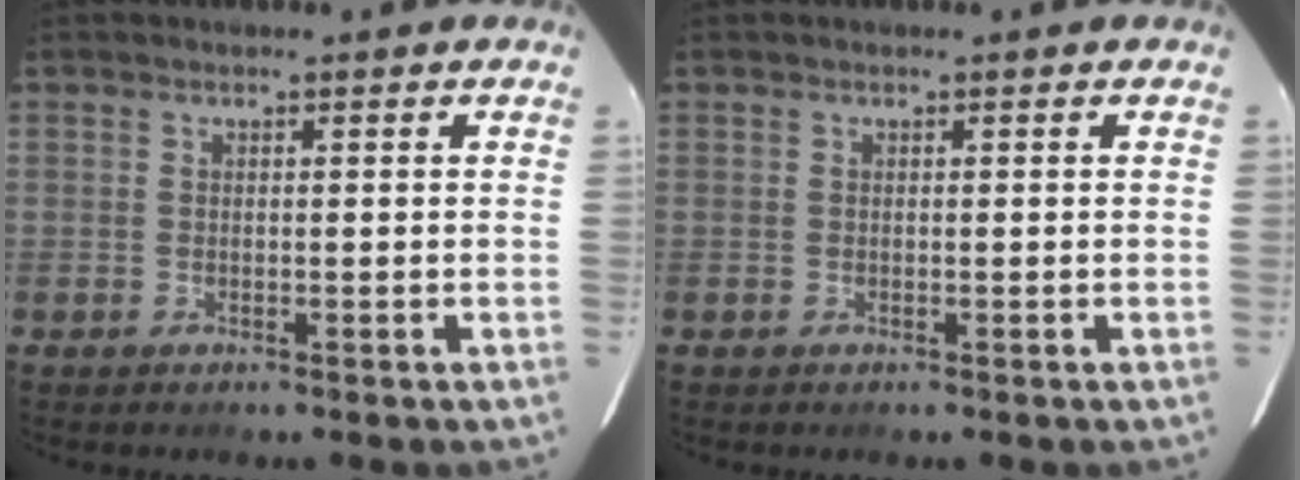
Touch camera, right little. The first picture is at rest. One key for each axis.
{"total": 0.0}